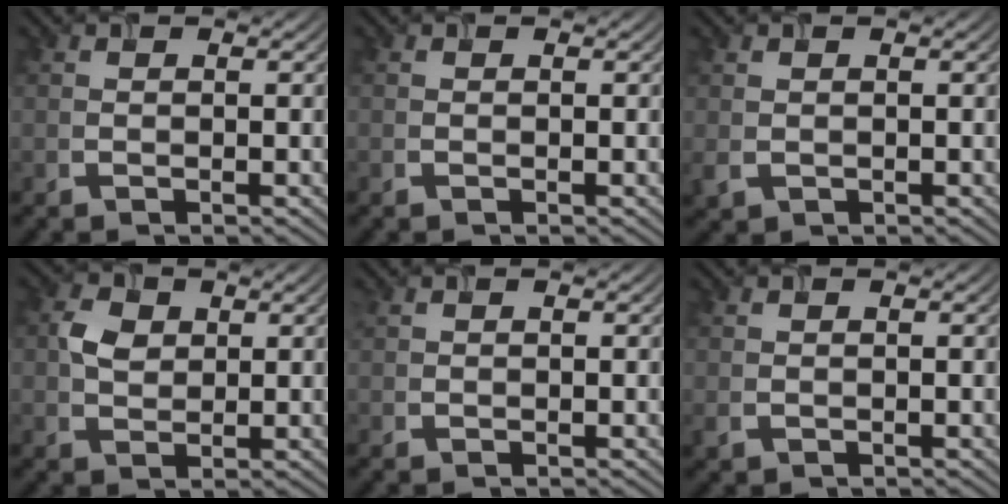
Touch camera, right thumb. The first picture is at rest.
{"total": 0.0}
{"total": 1.4, "force": [0.1, 1.2, 0.7], "torque": [-0.020, -0.003, 0.006]}
{"total": 3.3, "force": [0.9, 2.5, 2.0], "torque": [-0.045, 0.003, 0.013]}
{"total": 0.7, "force": [0.6, 0.4, 0.2], "torque": [-0.005, 0.003, 0.013]}
{"total": 0.8, "force": [0.2, 0.7, 0.4], "torque": [-0.012, -0.001, 0.006]}